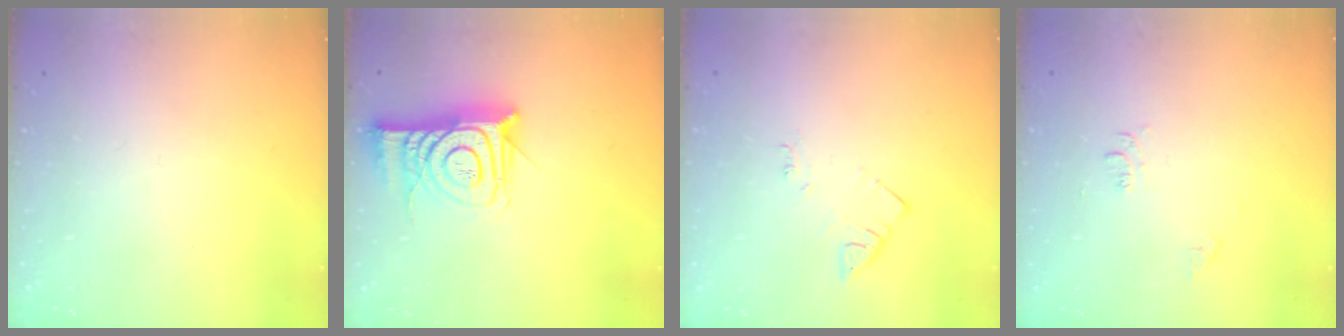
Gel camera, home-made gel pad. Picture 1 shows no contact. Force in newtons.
{"total": 13.9, "press": 13.9, "slide": 1.2}
{"total": 2.9, "press": 2.9, "slide": 0.6}
{"total": 3.9, "press": 3.9, "slide": 0.6}